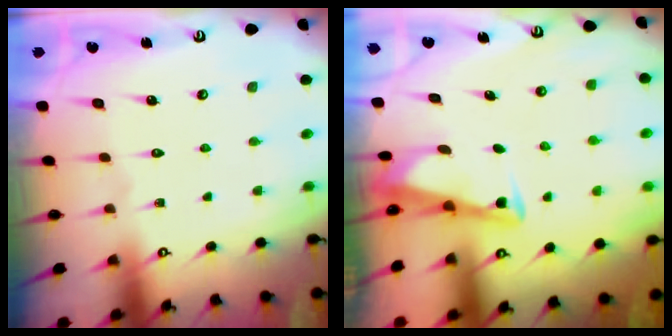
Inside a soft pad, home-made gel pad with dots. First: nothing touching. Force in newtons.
{"total": 3.4, "press": 3.4, "slide": 0.3}